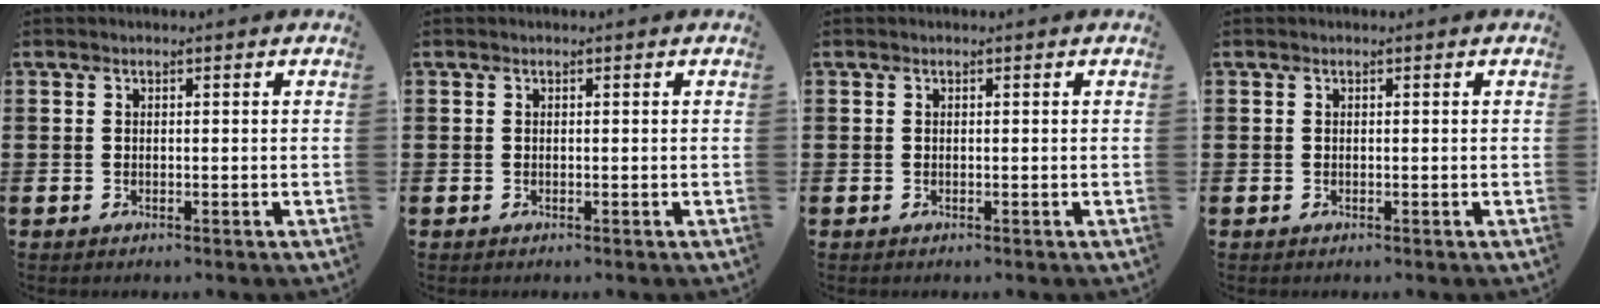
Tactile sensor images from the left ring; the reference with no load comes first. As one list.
[{"total": 0.0}, {"total": 0.0}, {"total": 0.0}]